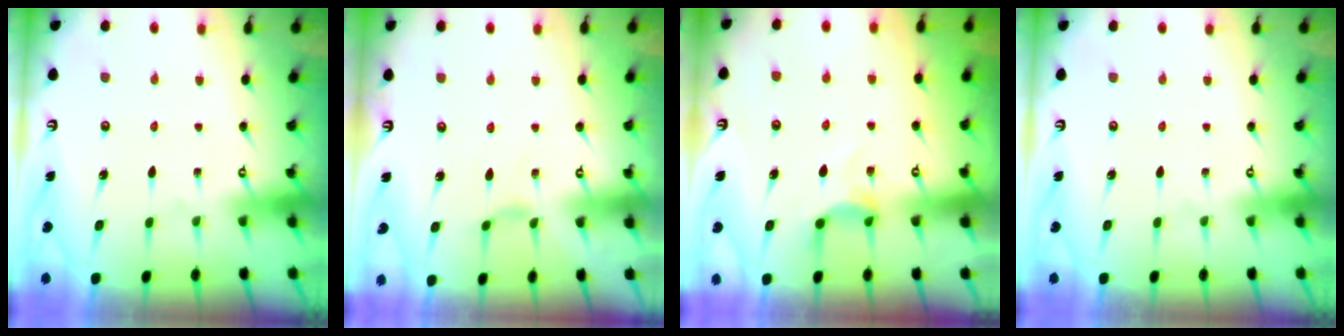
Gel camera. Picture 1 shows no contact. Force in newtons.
{"total": 2.2, "press": 2.2, "slide": 0.5}
{"total": 4.3, "press": 4.3, "slide": 0.6}
{"total": 0.0}